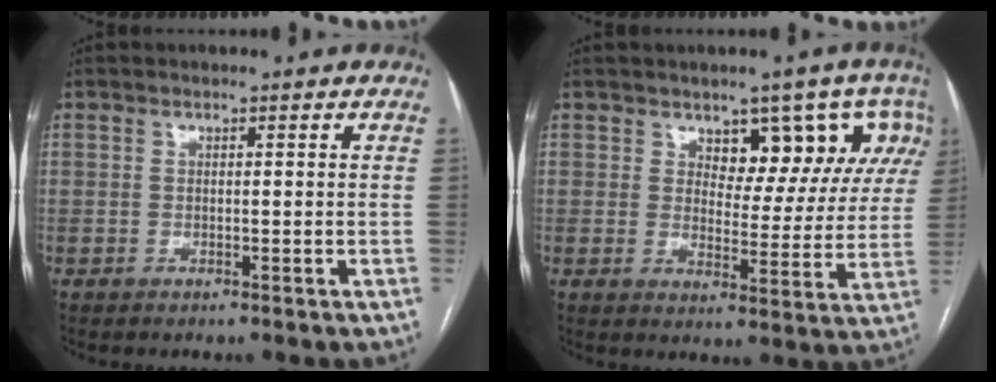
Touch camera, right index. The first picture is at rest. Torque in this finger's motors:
{"motor_torque": [0.21, 0.18, 0.13, 0.02]}